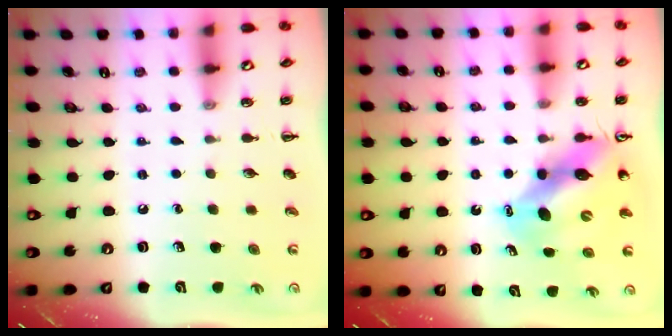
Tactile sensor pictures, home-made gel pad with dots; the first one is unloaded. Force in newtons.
{"total": 9.9, "press": 9.5, "slide": 2.8}